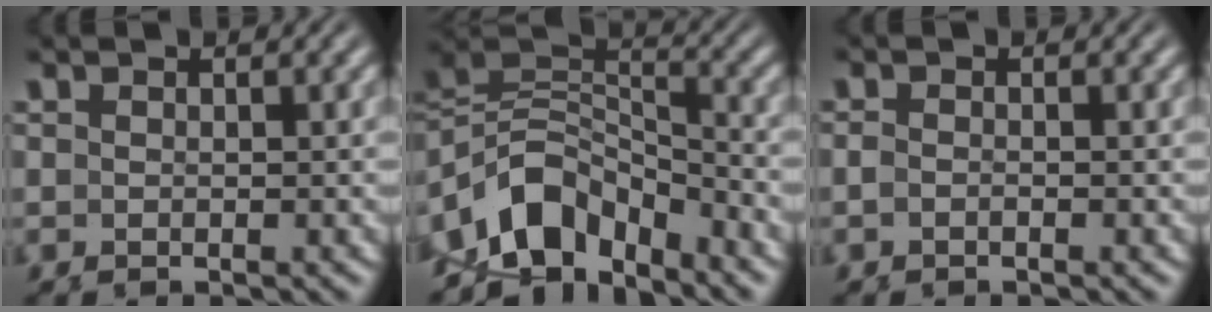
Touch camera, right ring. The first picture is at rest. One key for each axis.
{"total": 6.2, "fx": -1.4, "fy": 4.5, "fz": 4.0, "tx": -0.079, "ty": -0.026, "tz": -0.015}
{"total": 0.5, "fx": -0.2, "fy": 0.1, "fz": 0.5, "tx": -0.006, "ty": 0.007, "tz": -0.007}